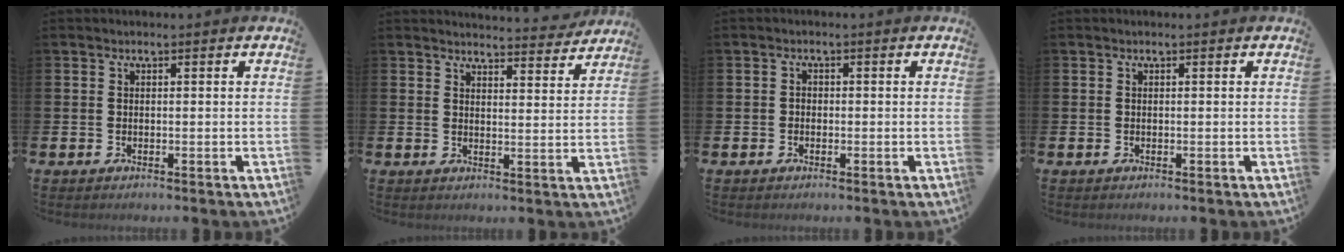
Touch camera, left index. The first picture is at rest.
{"total": 4.2, "force": [4.2, 0.2, 0.2], "torque": [0.007, -0.034, 0.071]}
{"total": 1.0, "force": [-0.5, 0.8, 0.4], "torque": [-0.001, 0.001, -0.013]}
{"total": 0.0}